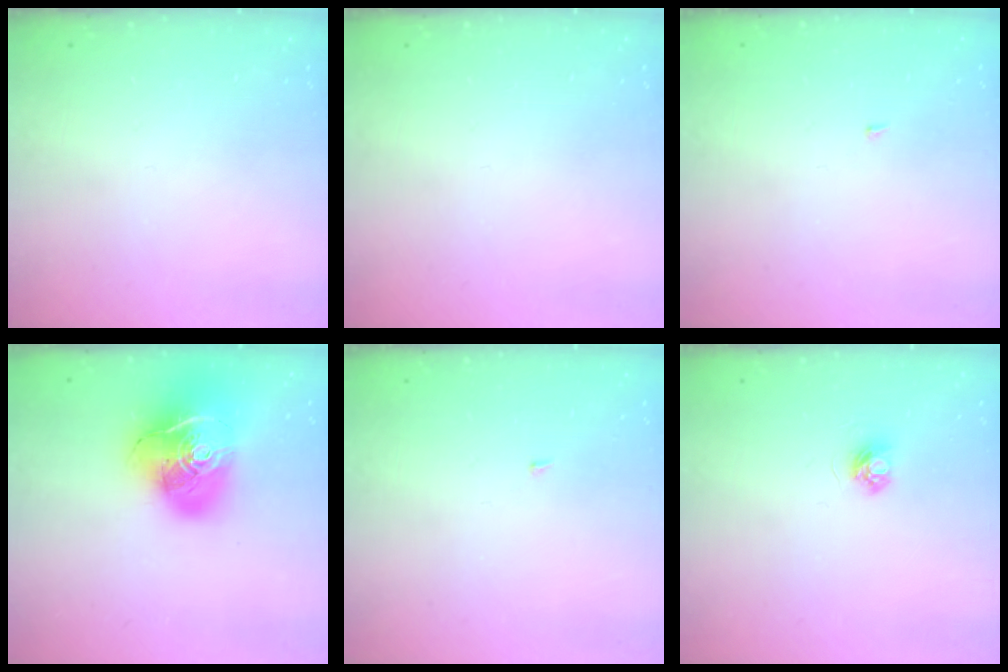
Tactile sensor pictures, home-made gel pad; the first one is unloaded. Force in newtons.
{"total": 0.0}
{"total": 1.4, "press": 1.3, "slide": 0.1}
{"total": 22.2, "press": 22.0, "slide": 2.8}
{"total": 1.4, "press": 1.3, "slide": 0.1}
{"total": 3.6, "press": 3.6, "slide": 0.5}